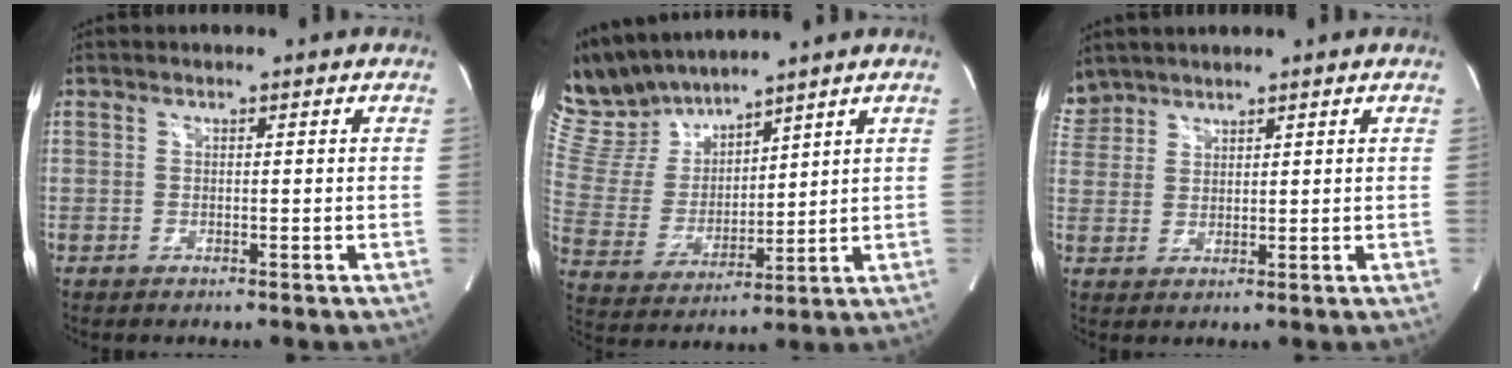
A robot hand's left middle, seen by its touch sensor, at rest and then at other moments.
{"total": 11.9, "force": [11.2, 2.8, 2.9], "torque": [-0.084, 0.016, 0.240]}
{"total": 4.2, "force": [3.8, 1.8, -0.2], "torque": [-0.001, 0.016, 0.083]}